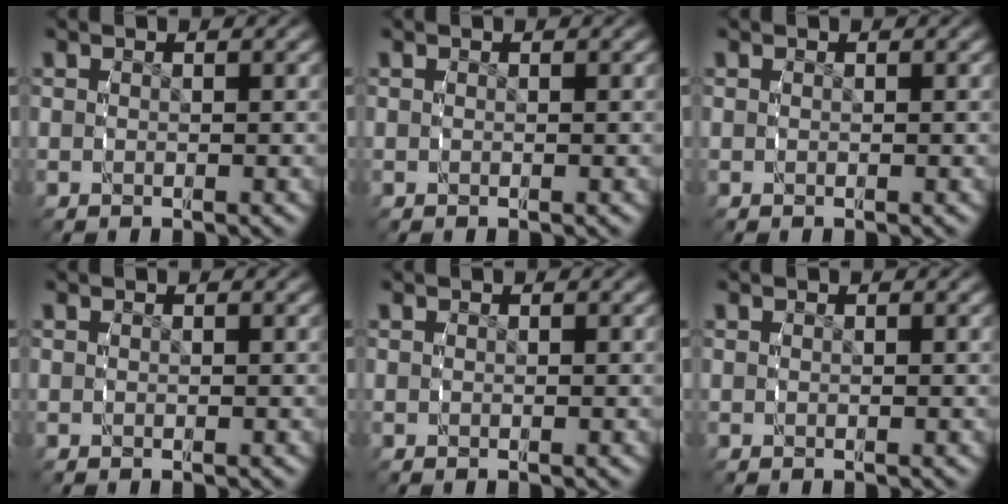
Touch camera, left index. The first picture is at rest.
{"total": 0.0}
{"total": 0.0}
{"total": 0.0}
{"total": 0.0}
{"total": 0.0}